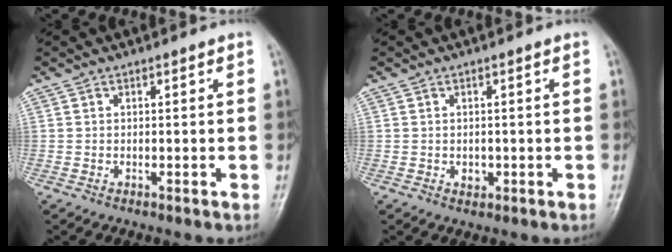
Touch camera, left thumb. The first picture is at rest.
{"total": 1.5, "force": [-0.3, 1.2, 0.9], "torque": [-0.007, 0.002, -0.002]}